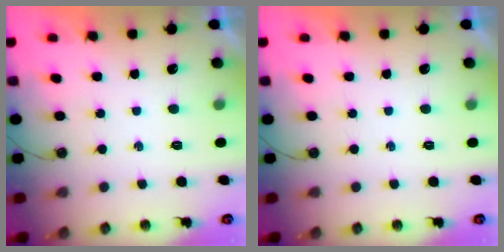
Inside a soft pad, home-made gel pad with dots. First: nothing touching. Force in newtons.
{"total": 0.0}